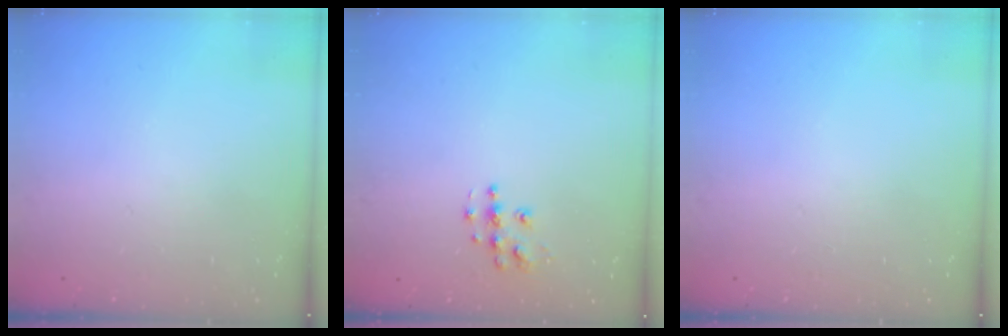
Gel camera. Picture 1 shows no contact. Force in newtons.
{"total": 7.9, "press": 7.9, "slide": 0.4}
{"total": 0.0}